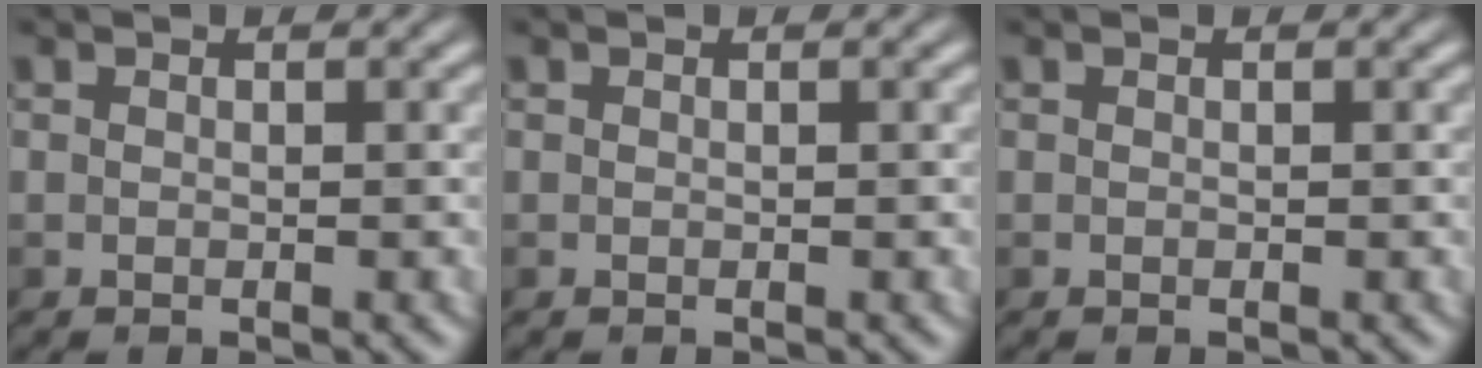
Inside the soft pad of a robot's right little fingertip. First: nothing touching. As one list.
[{"total": 0.0}, {"total": 0.0}]